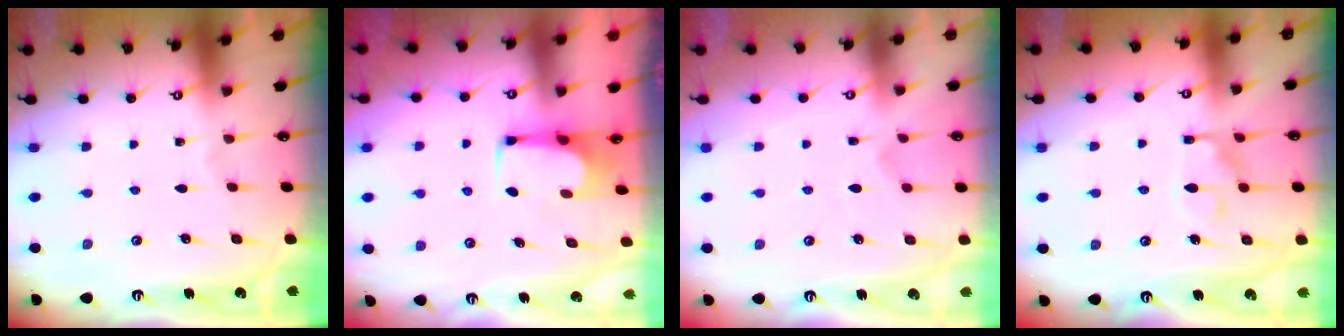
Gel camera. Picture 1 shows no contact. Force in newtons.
{"total": 3.7, "press": 3.7, "slide": 0.3}
{"total": 2.1, "press": 1.8, "slide": 1.2}
{"total": 10.4, "press": 10.4, "slide": 1.1}